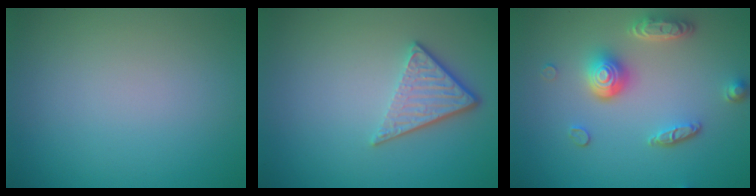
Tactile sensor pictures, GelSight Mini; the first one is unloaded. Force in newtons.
{"total": 3.7, "press": 2.7, "slide": 2.5}
{"total": 4.9, "press": 3.7, "slide": 3.2}